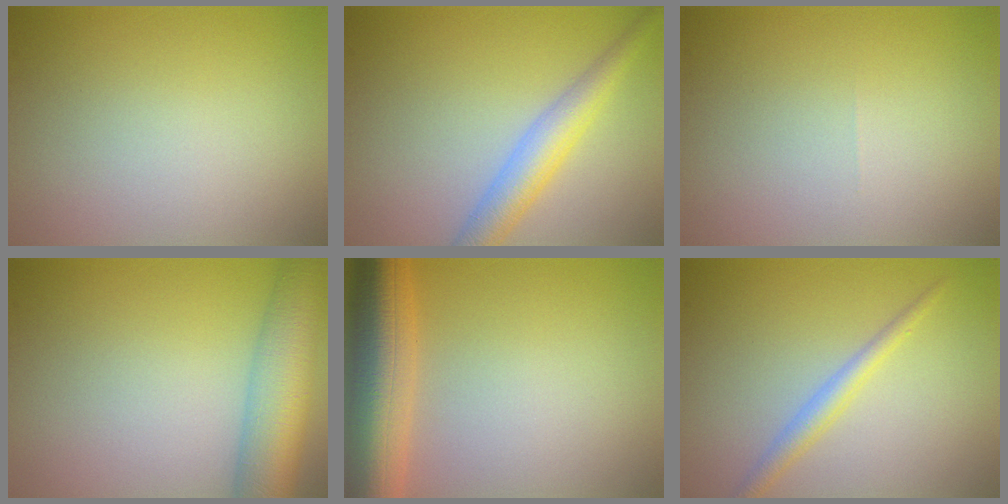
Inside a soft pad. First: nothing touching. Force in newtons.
{"total": 4.1, "press": 4.1, "slide": 0.1}
{"total": 0.0}
{"total": 8.5, "press": 8.5, "slide": 0.4}
{"total": 8.2, "press": 8.2, "slide": 0.4}
{"total": 2.1, "press": 2.1, "slide": 0.0}